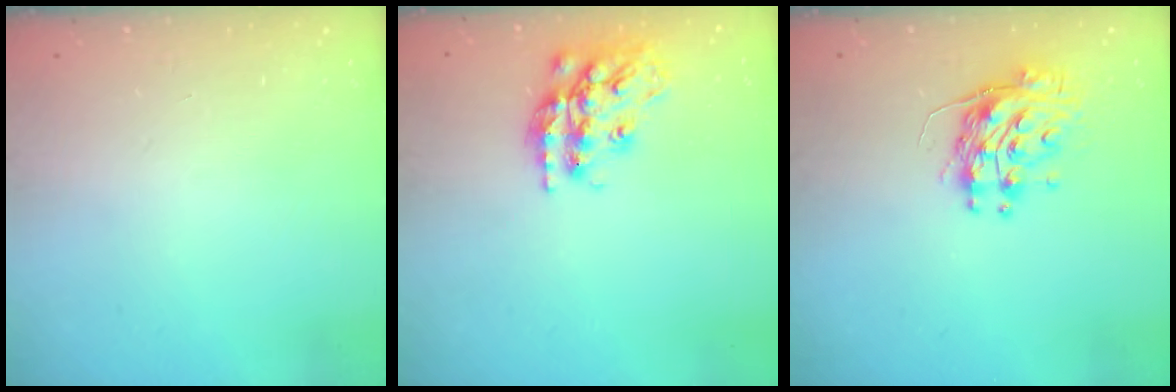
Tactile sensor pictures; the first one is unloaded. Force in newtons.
{"total": 16.6, "press": 16.6, "slide": 1.1}
{"total": 10.2, "press": 10.1, "slide": 0.9}